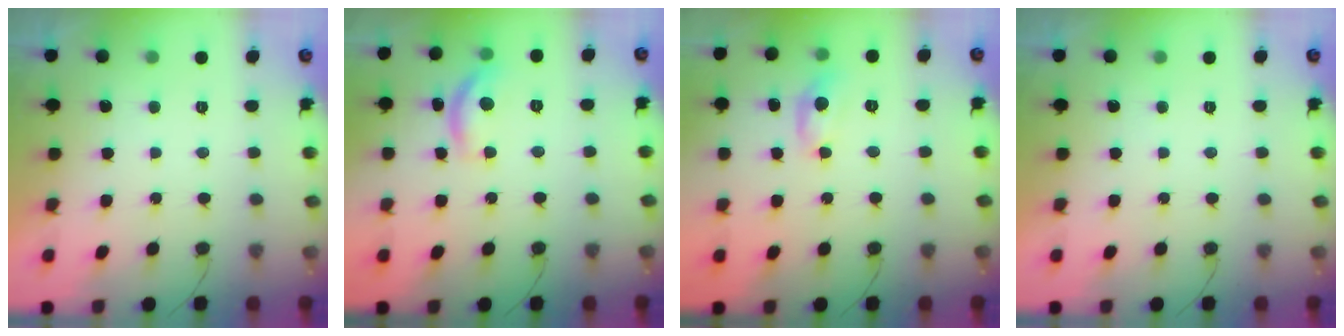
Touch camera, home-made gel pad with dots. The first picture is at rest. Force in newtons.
{"total": 10.7, "press": 10.6, "slide": 0.5}
{"total": 7.5, "press": 7.4, "slide": 0.4}
{"total": 0.0}